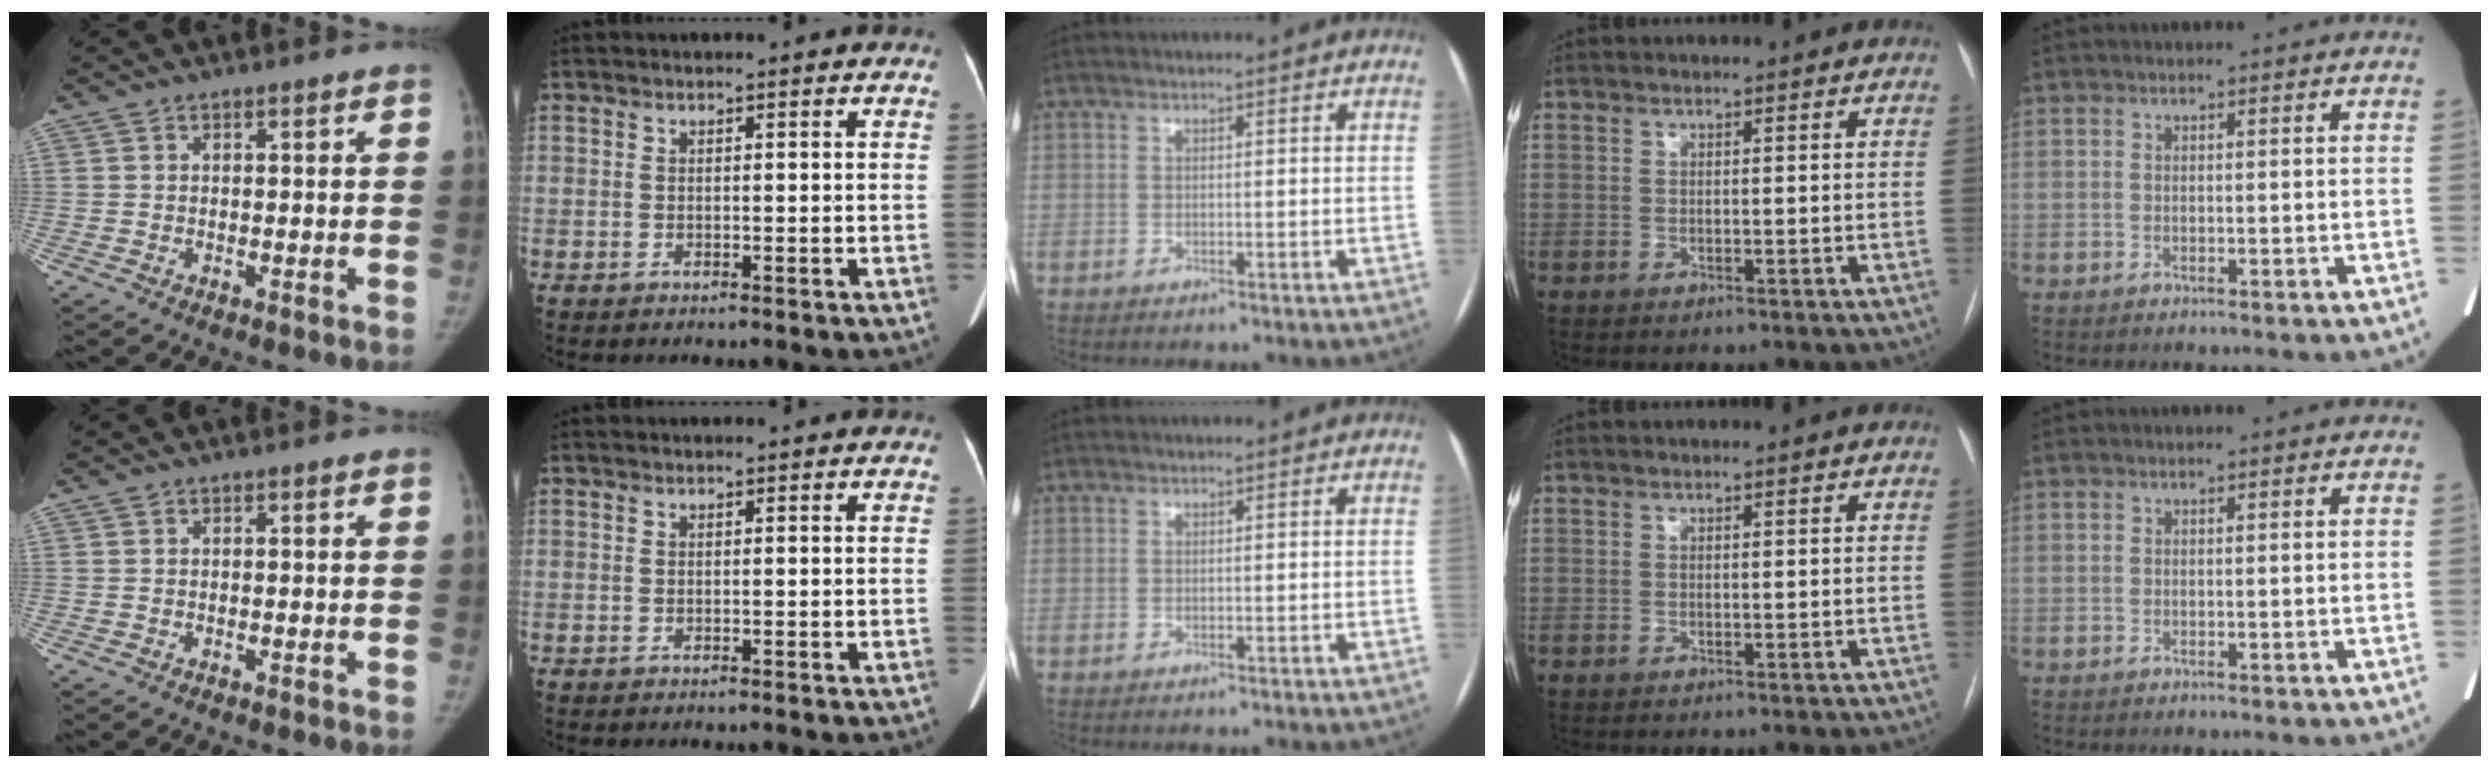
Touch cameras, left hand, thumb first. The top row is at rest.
{}